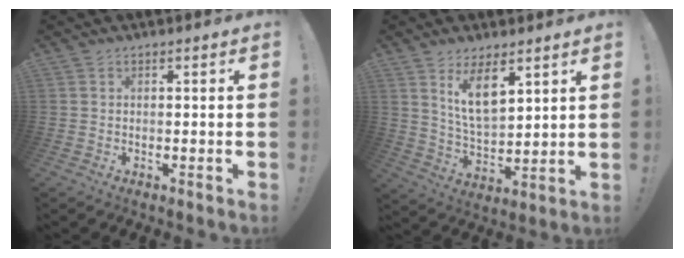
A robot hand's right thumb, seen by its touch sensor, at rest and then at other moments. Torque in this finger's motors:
{"motor_torque": [-0.34, 0.69, 0.14, 0.30, 0.31]}